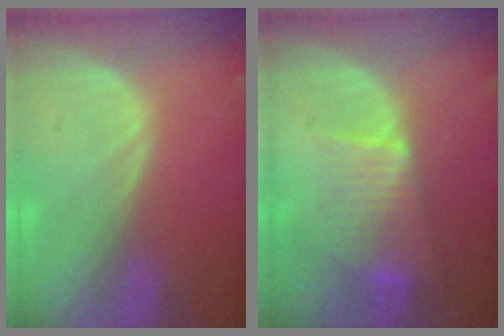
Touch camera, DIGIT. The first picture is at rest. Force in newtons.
{"total": 6.9, "press": 6.1, "slide": 3.1}